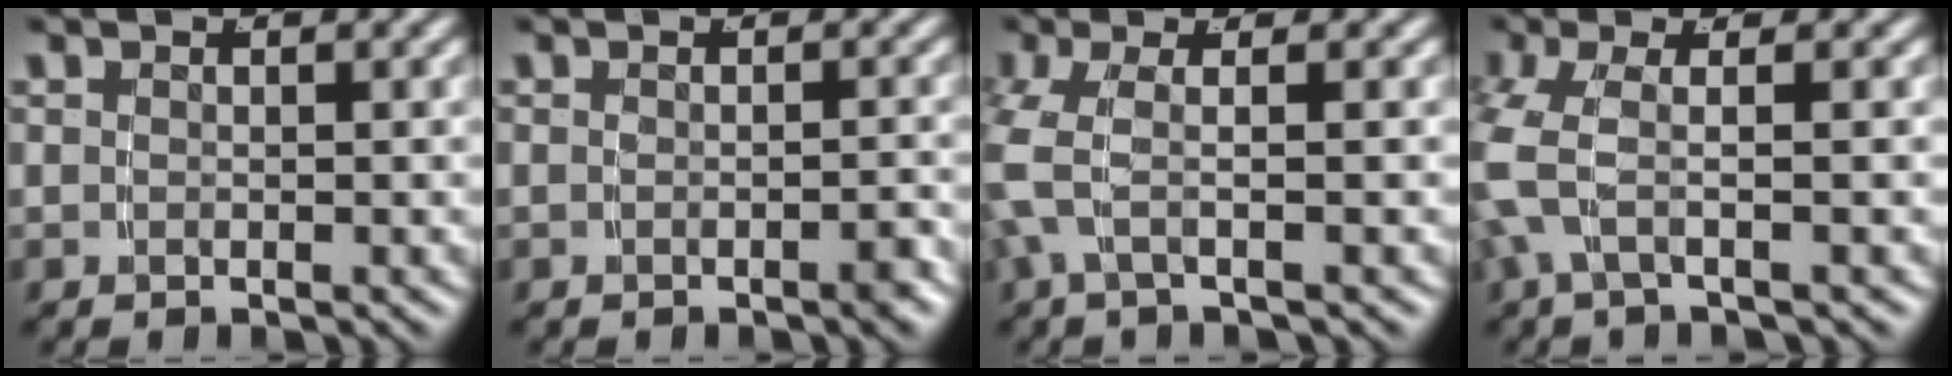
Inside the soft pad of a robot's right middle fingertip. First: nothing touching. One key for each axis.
{"total": 1.0, "fx": -0.8, "fy": 0.0, "fz": 0.6, "tx": -0.007, "ty": 0.007, "tz": -0.018}
{"total": 3.7, "fx": 0.5, "fy": 1.4, "fz": 3.4, "tx": -0.070, "ty": 0.013, "tz": 0.001}
{"total": 3.9, "fx": 0.2, "fy": 1.5, "fz": 3.6, "tx": -0.084, "ty": 0.004, "tz": -0.001}